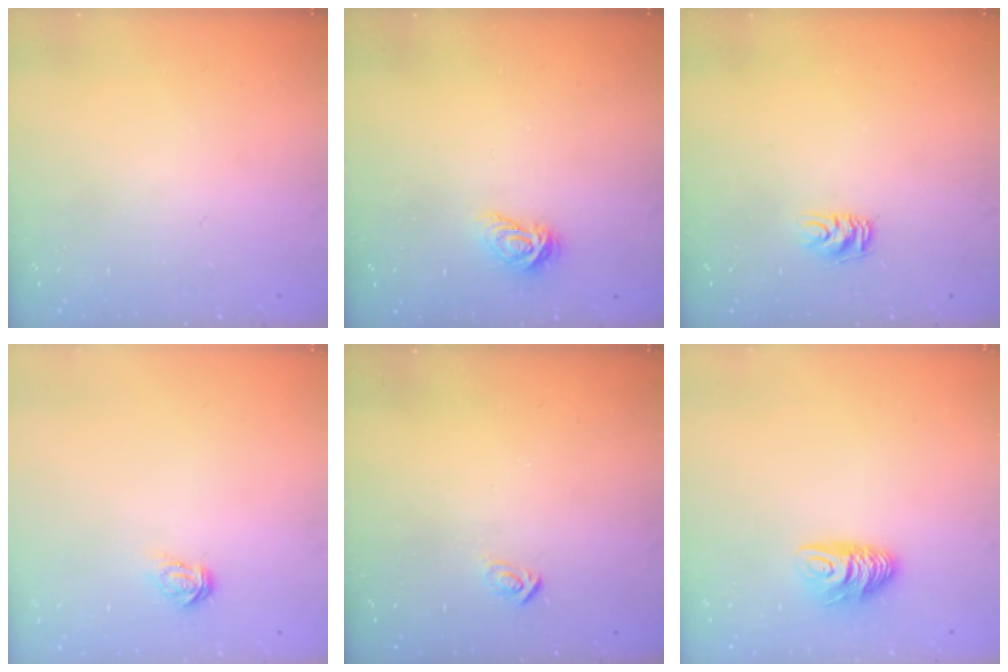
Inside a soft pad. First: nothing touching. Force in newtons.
{"total": 5.6, "press": 5.6, "slide": 0.3}
{"total": 6.1, "press": 6.0, "slide": 0.8}
{"total": 3.5, "press": 3.5, "slide": 0.4}
{"total": 2.9, "press": 2.9, "slide": 0.3}
{"total": 7.5, "press": 7.4, "slide": 0.6}